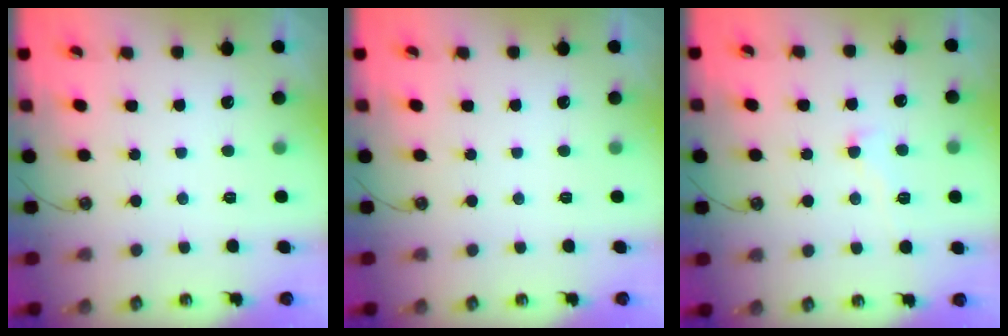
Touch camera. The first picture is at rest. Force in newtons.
{"total": 0.0}
{"total": 0.9, "press": 0.4, "slide": 0.8}